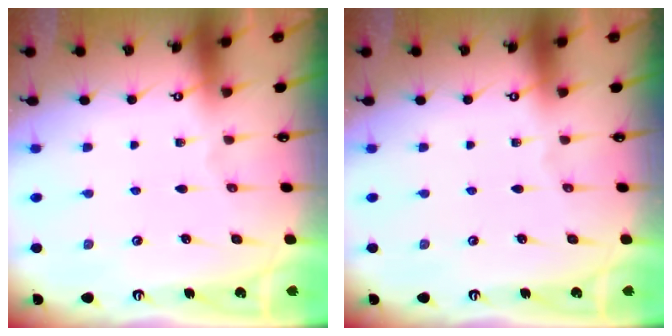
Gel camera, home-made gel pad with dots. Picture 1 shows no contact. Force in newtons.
{"total": 0.0}